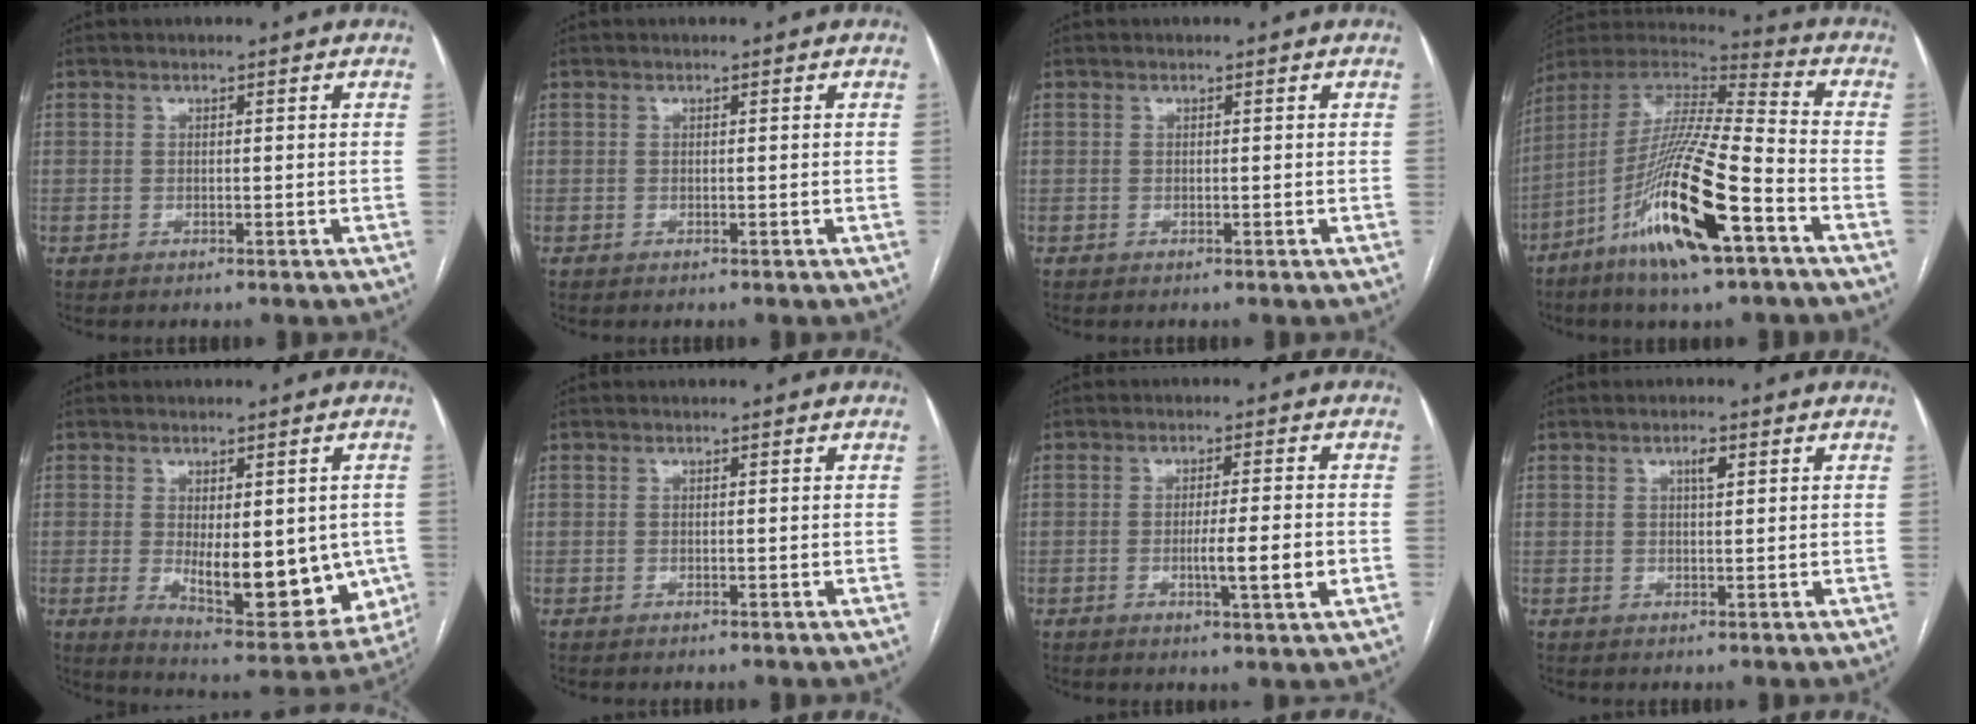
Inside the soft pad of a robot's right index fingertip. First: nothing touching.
{"total": 0.0}
{"total": 0.0}
{"total": 20.6, "force": [-9.5, 2.1, 18.2], "torque": [-0.379, -0.033, -0.176]}
{"total": 14.7, "force": [-2.1, 5.9, 13.3], "torque": [-0.163, -0.021, -0.011]}
{"total": 0.0}
{"total": 6.2, "force": [-1.5, -0.1, 6.0], "torque": [-0.096, -0.009, -0.022]}
{"total": 1.9, "force": [0.8, 0.5, 1.6], "torque": [-0.027, 0.002, 0.013]}